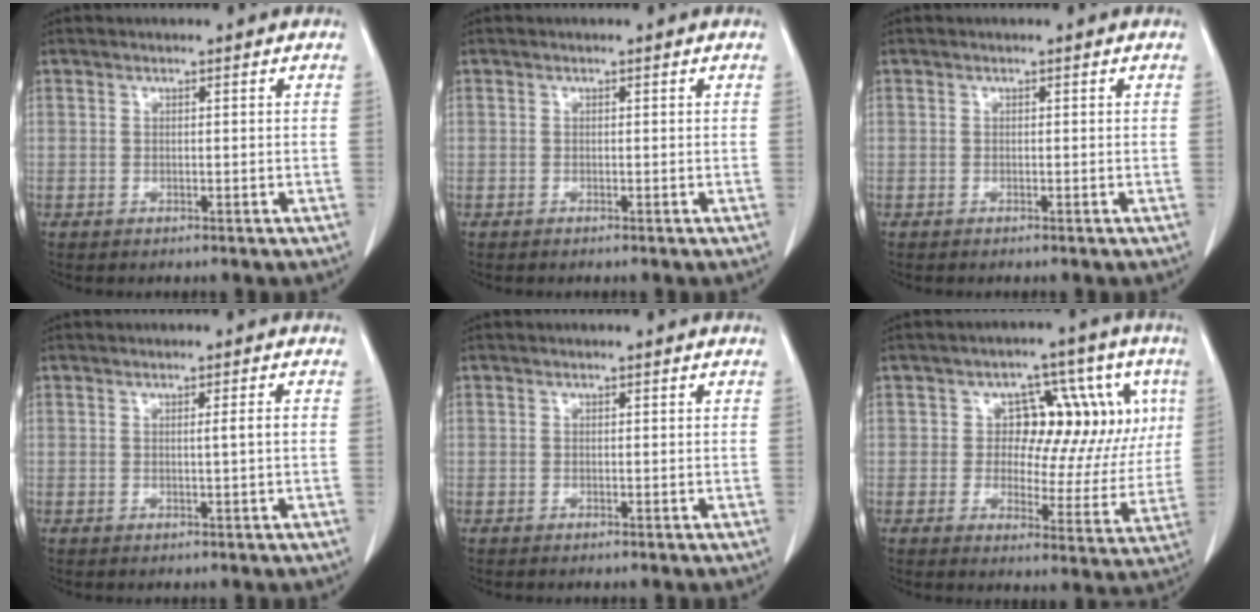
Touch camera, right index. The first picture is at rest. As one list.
[{"total": 0.0}, {"total": 0.0}, {"total": 1.3, "force": [0.0, -0.3, 1.3], "torque": [-0.021, 0.000, 0.000]}, {"total": 0.0}, {"total": 12.5, "force": [3.4, 7.6, 9.3], "torque": [-0.092, 0.036, 0.046]}]